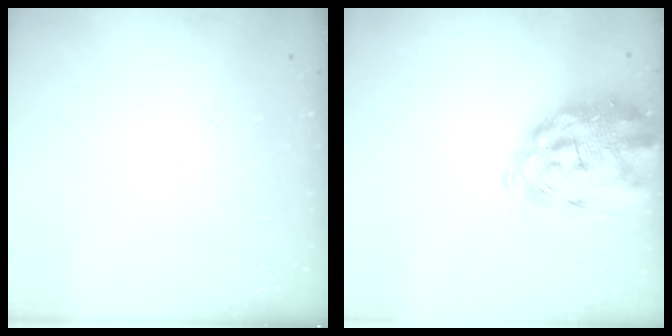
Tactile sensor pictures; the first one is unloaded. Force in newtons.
{"total": 6.2, "press": 5.7, "slide": 2.6}